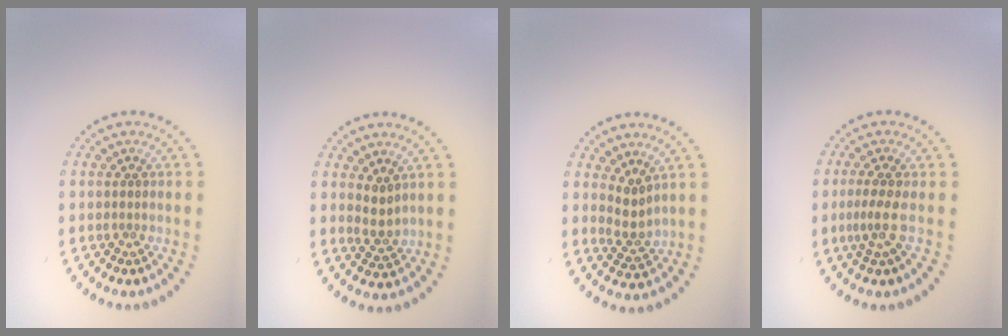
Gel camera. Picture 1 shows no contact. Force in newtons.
{"total": 1.8, "press": 1.5, "slide": 0.9}
{"total": 2.0, "press": 1.4, "slide": 1.4}
{"total": 2.1, "press": 1.4, "slide": 1.6}